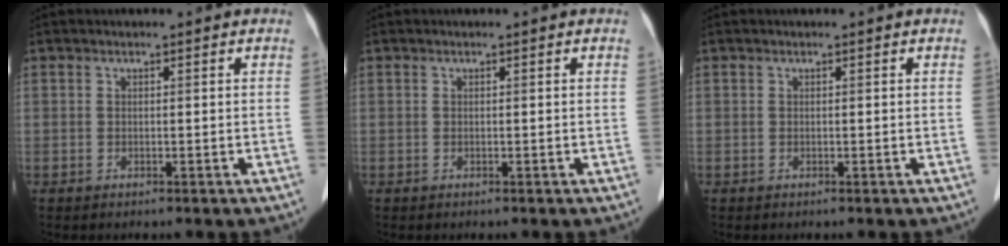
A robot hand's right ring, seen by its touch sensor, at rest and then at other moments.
{"total": 0.0}
{"total": 0.0}